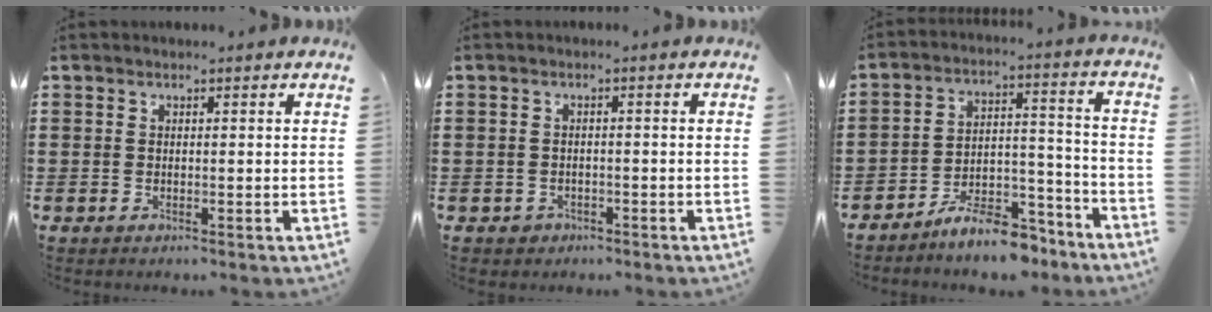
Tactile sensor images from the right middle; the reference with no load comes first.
{"total": 1.0, "force": [-0.7, 0.7, 0.0], "torque": [-0.004, 0.003, -0.016]}
{"total": 8.6, "force": [-7.8, 1.9, 3.0], "torque": [-0.041, 0.029, -0.144]}